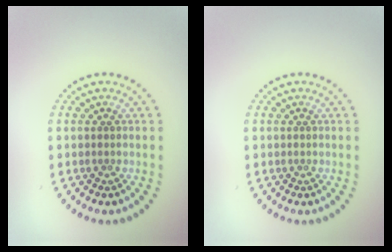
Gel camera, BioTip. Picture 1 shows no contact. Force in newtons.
{"total": 0.0}